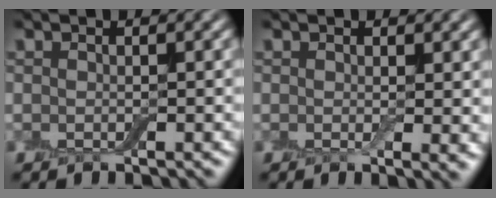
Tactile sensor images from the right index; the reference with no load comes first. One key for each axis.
{"total": 1.7, "fx": 0.4, "fy": 0.3, "fz": 1.6, "tx": -0.019, "ty": -0.008, "tz": 0.007}